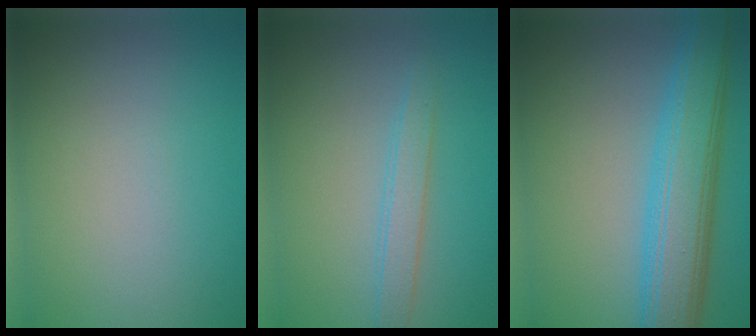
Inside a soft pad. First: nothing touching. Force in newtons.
{"total": 2.1, "press": 2.1, "slide": 0.1}
{"total": 7.8, "press": 7.8, "slide": 0.1}